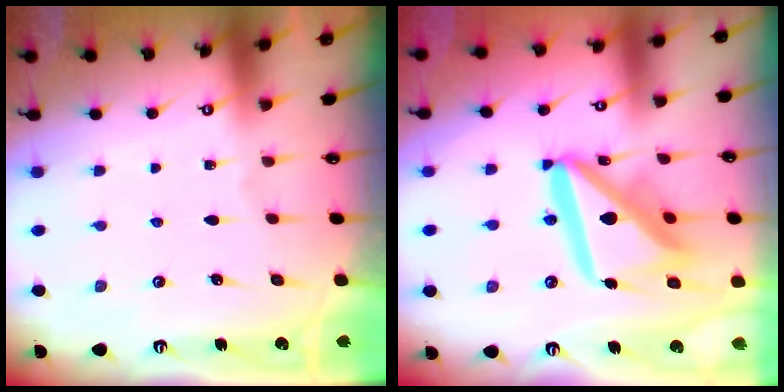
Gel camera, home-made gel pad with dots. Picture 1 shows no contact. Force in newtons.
{"total": 19.0, "press": 18.8, "slide": 2.4}